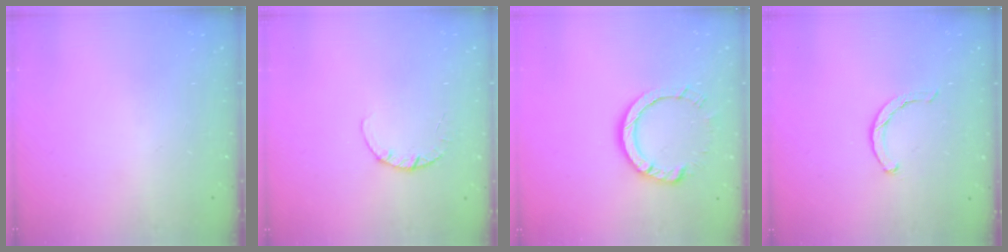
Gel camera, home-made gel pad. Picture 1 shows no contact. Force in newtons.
{"total": 2.7, "press": 2.7, "slide": 0.4}
{"total": 9.1, "press": 9.1, "slide": 0.7}
{"total": 2.3, "press": 2.3, "slide": 0.4}